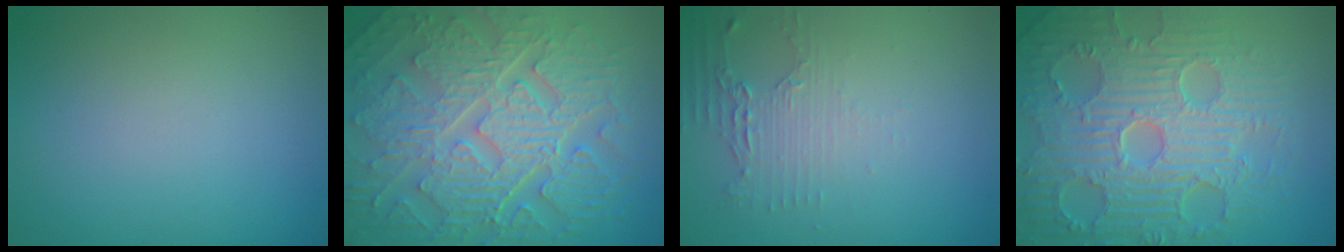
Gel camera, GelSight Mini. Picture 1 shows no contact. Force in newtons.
{"total": 10.7, "press": 7.1, "slide": 8.0}
{"total": 2.1, "press": 1.6, "slide": 1.4}
{"total": 9.6, "press": 6.7, "slide": 6.9}